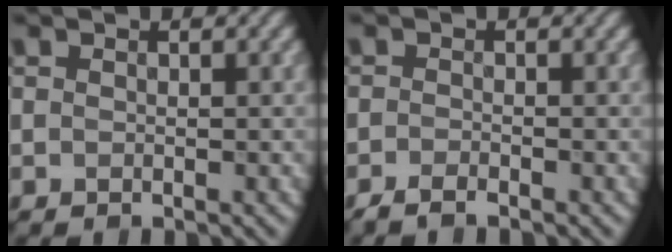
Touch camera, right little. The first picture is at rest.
{"total": 1.1, "force": [-1.0, 0.1, 0.4], "torque": [-0.002, -0.005, -0.019]}